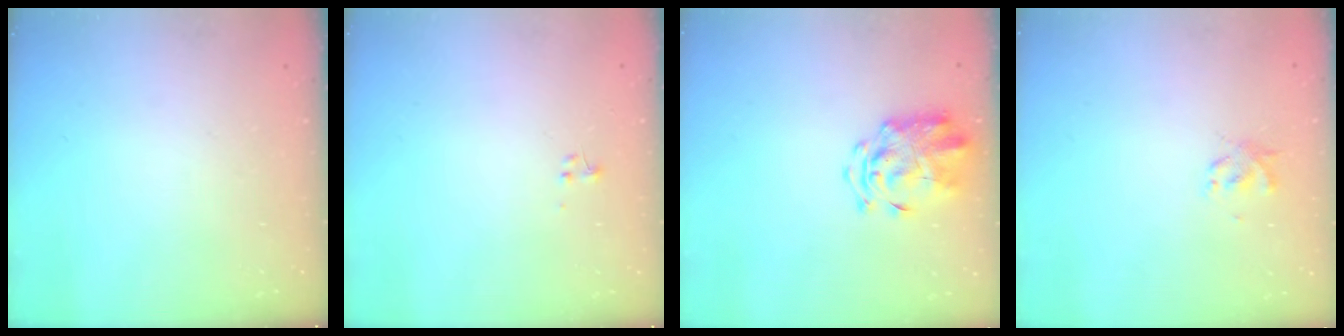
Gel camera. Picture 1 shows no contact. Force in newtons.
{"total": 0.0}
{"total": 3.1, "press": 2.9, "slide": 1.0}
{"total": 2.2, "press": 2.2, "slide": 0.3}